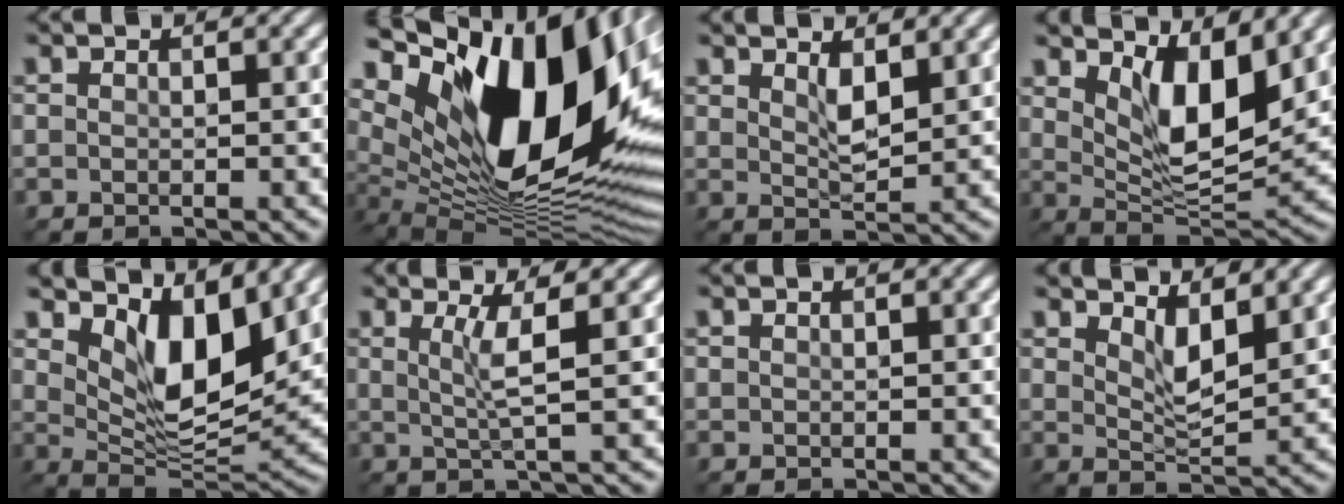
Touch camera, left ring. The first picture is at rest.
{"total": 18.2, "force": [6.4, 8.9, 14.5], "torque": [-0.247, 0.013, 0.108]}
{"total": 1.8, "force": [1.3, 0.3, 1.2], "torque": [-0.027, -0.003, 0.027]}
{"total": 6.4, "force": [3.0, 2.5, 5.1], "torque": [-0.094, -0.016, 0.054]}
{"total": 6.6, "force": [3.6, 2.8, 4.8], "torque": [-0.089, -0.016, 0.059]}
{"total": 2.5, "force": [0.9, 0.1, 2.4], "torque": [-0.047, 0.000, 0.017]}
{"total": 0.0}
{"total": 2.8, "force": [2.0, 0.6, 1.9], "torque": [-0.037, -0.008, 0.038]}